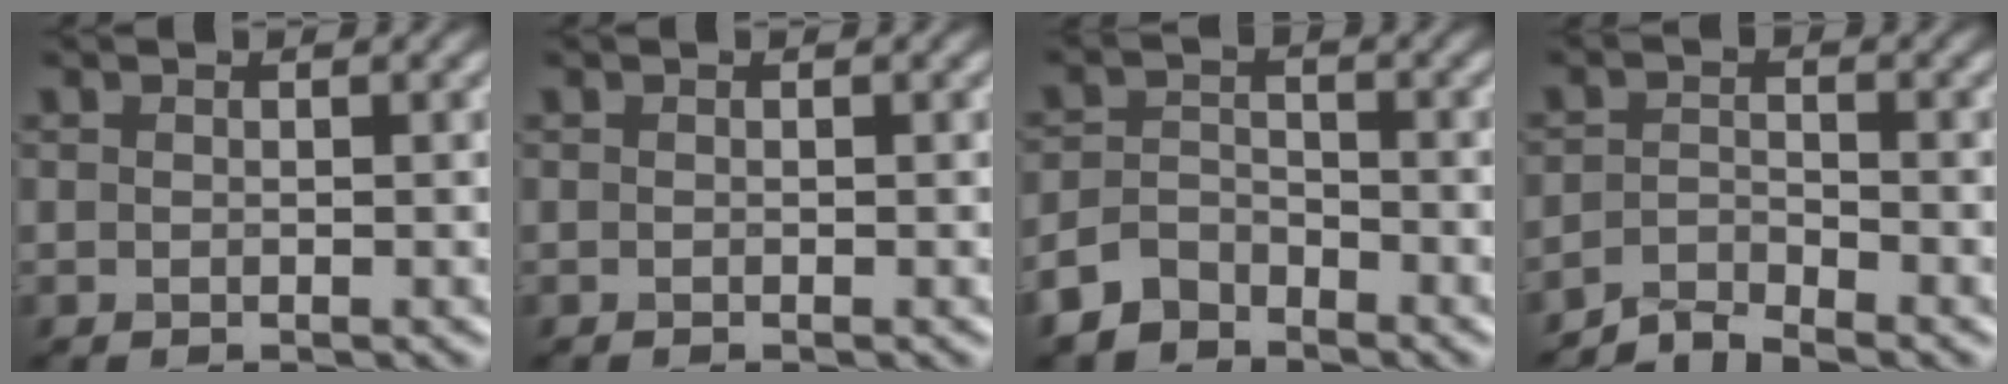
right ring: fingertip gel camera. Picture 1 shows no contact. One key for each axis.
{"total": 0.0}
{"total": 3.7, "fx": -3.1, "fy": 1.8, "fz": 1.0, "tx": -0.018, "ty": 0.001, "tz": -0.070}
{"total": 2.6, "fx": -2.5, "fy": 0.2, "fz": 0.4, "tx": -0.007, "ty": 0.002, "tz": -0.058}